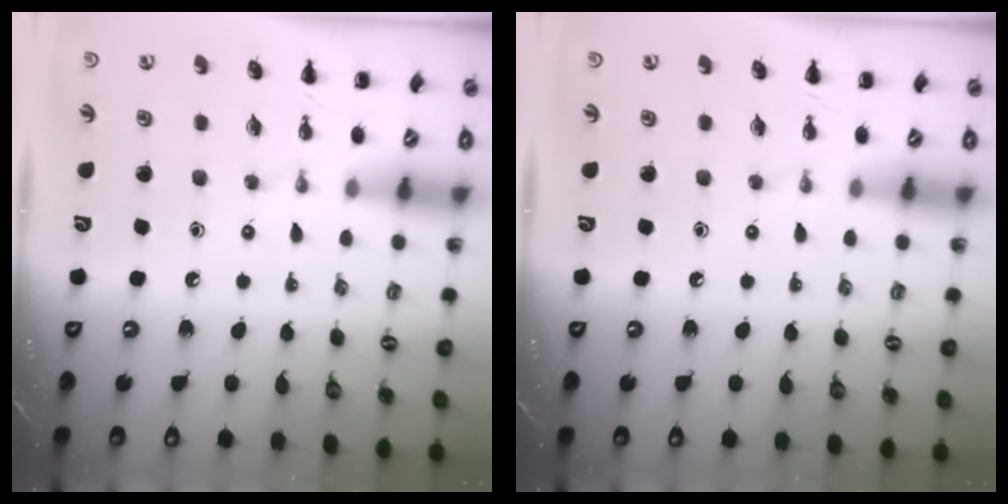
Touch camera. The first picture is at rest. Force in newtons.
{"total": 0.0}